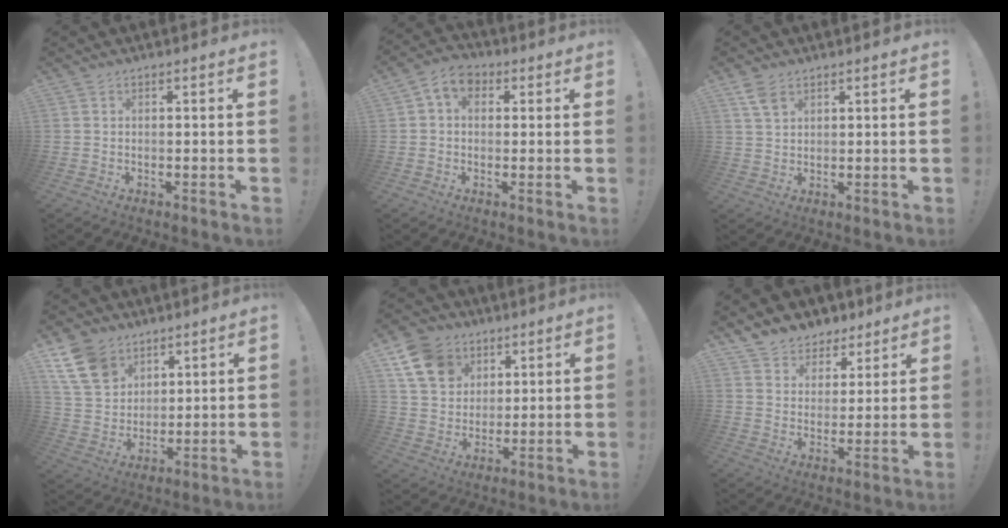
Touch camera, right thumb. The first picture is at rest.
{"total": 6.0, "force": [1.6, 4.3, 3.8], "torque": [-0.061, 0.004, 0.033]}
{"total": 4.5, "force": [2.7, 2.3, 2.7], "torque": [-0.047, -0.012, 0.051]}
{"total": 14.2, "force": [8.1, 10.1, 5.7], "torque": [-0.116, -0.036, 0.167]}
{"total": 14.3, "force": [6.8, 11.1, 5.9], "torque": [-0.102, -0.028, 0.140]}
{"total": 7.1, "force": [5.1, 4.9, 0.4], "torque": [-0.014, -0.041, 0.102]}